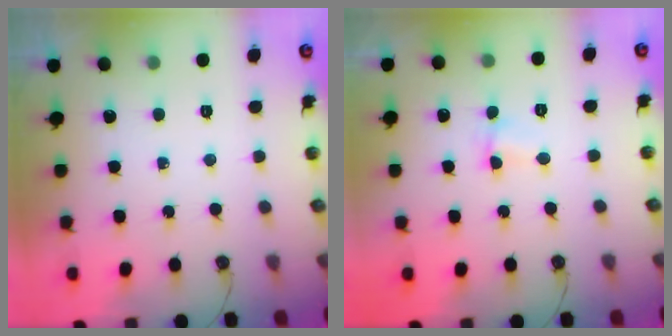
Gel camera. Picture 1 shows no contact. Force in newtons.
{"total": 1.0, "press": 1.0, "slide": 0.4}